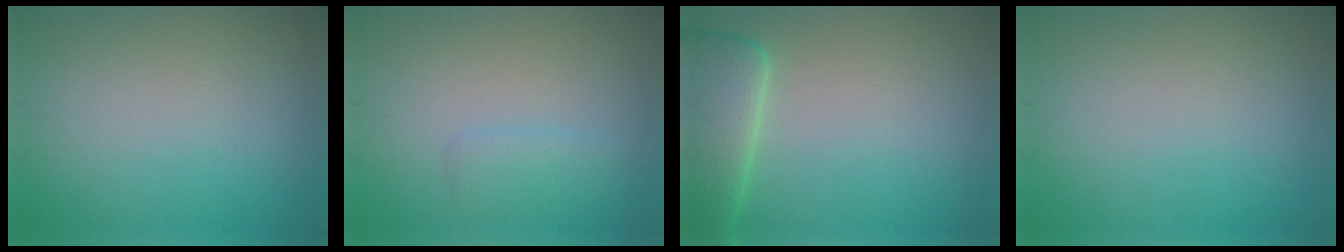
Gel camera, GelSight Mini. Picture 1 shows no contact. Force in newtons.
{"total": 1.6, "press": 1.6, "slide": 0.2}
{"total": 5.6, "press": 5.6, "slide": 0.5}
{"total": 0.0}